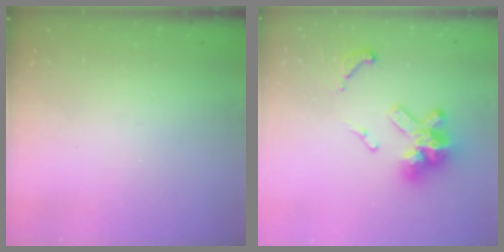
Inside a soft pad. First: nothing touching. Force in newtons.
{"total": 14.9, "press": 14.8, "slide": 1.8}